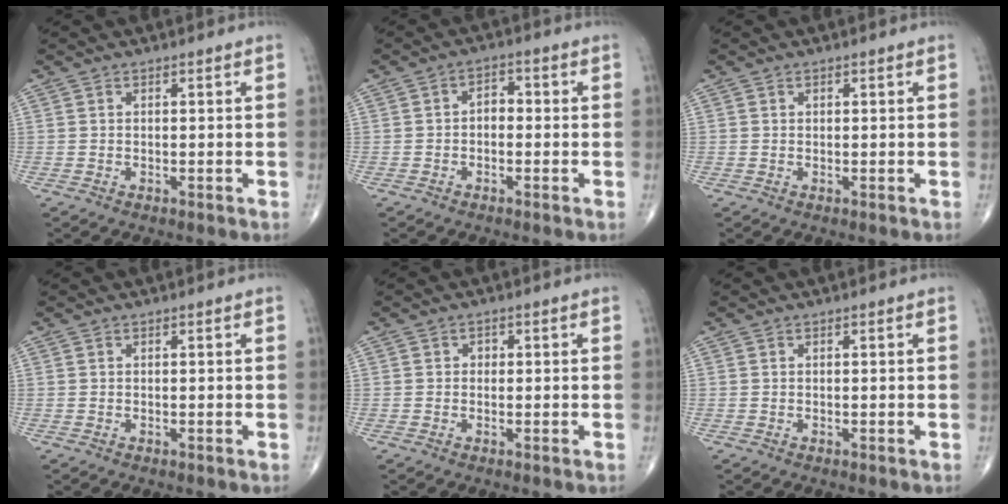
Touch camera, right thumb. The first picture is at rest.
{"total": 3.2, "force": [-0.4, 2.2, 2.3], "torque": [-0.022, 0.015, -0.015]}
{"total": 0.0}
{"total": 0.0}
{"total": 1.0, "force": [0.0, 0.8, 0.4], "torque": [0.000, 0.003, -0.004]}
{"total": 0.0}